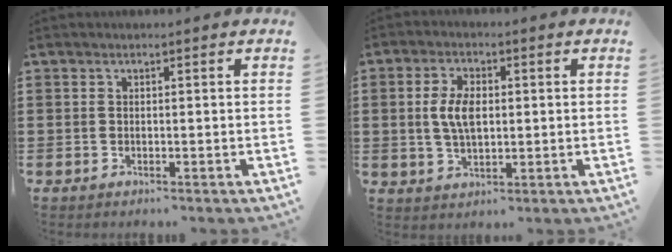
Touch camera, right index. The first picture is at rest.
{"total": 5.7, "force": [0.5, 3.0, 4.8], "torque": [-0.113, 0.007, 0.002]}